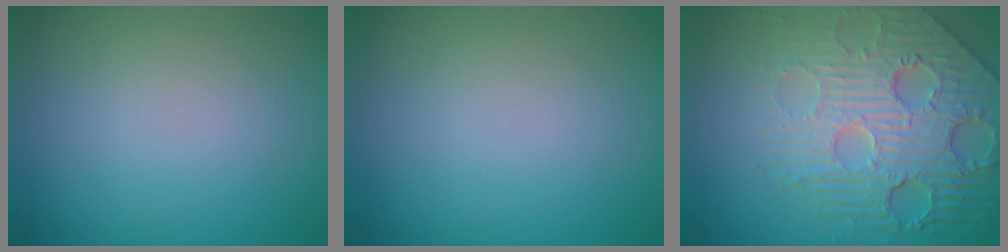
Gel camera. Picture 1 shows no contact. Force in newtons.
{"total": 0.0}
{"total": 8.1, "press": 5.8, "slide": 5.7}